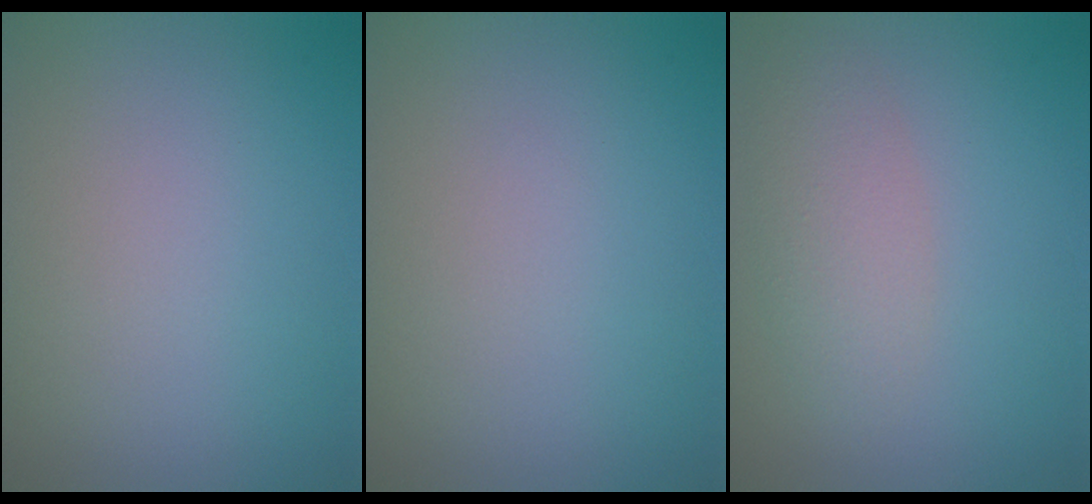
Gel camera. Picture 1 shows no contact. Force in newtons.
{"total": 0.0}
{"total": 2.9, "press": 2.9, "slide": 0.1}